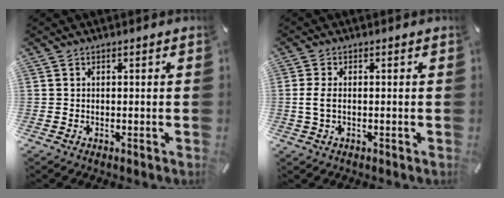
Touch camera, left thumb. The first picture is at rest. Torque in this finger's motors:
{"motor_torque": [-0.03, 0.05, 0.11, -0.10, 0.00]}